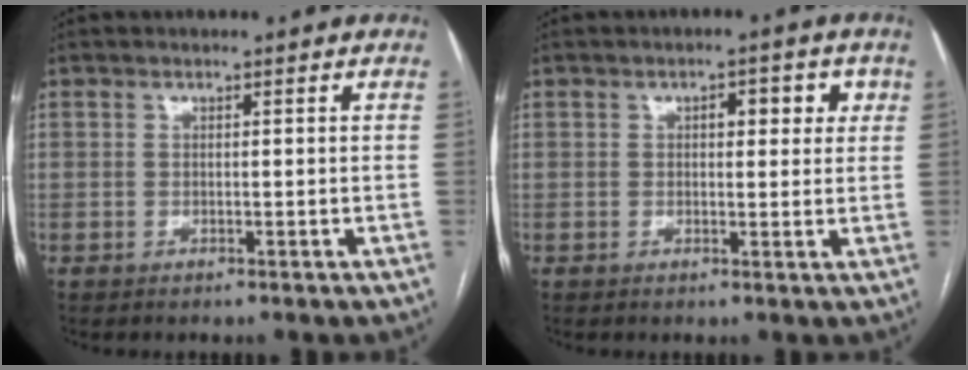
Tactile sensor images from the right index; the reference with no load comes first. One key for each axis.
{"total": 4.4, "fx": 1.5, "fy": 2.1, "fz": 3.5, "tx": -0.042, "ty": 0.015, "tz": 0.018}